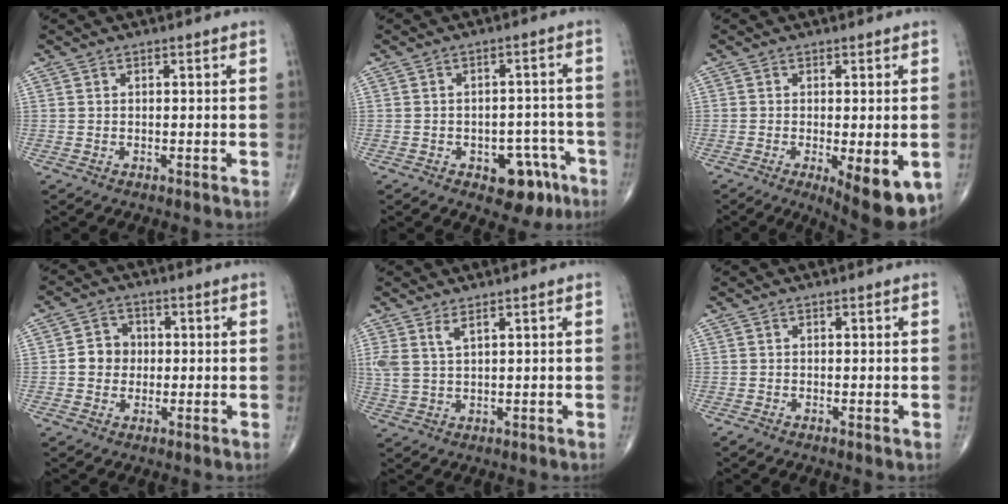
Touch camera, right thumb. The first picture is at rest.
{"total": 8.7, "force": [-4.6, 5.0, 5.4], "torque": [-0.033, 0.042, -0.053]}
{"total": 10.8, "force": [-4.0, 3.6, 9.4], "torque": [-0.124, -0.018, -0.051]}
{"total": 5.3, "force": [-0.1, 4.8, 2.3], "torque": [-0.016, 0.011, -0.009]}
{"total": 4.0, "force": [2.2, 1.3, 3.1], "torque": [-0.076, -0.007, 0.055]}
{"total": 1.0, "force": [-0.5, 0.4, 0.8], "torque": [-0.019, -0.005, -0.013]}